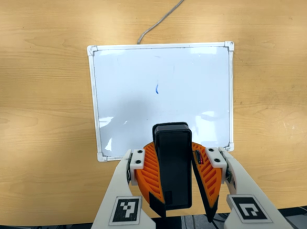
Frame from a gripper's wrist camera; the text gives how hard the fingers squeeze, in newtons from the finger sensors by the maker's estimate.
{"total": 10.9, "left": 10.4, "right": 11.5}